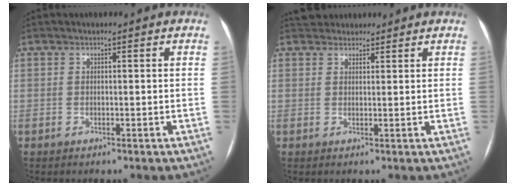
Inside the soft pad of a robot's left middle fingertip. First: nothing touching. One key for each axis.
{"total": 4.2, "fx": 3.8, "fy": 1.8, "fz": 0.6, "tx": -0.003, "ty": 0.029, "tz": 0.061}